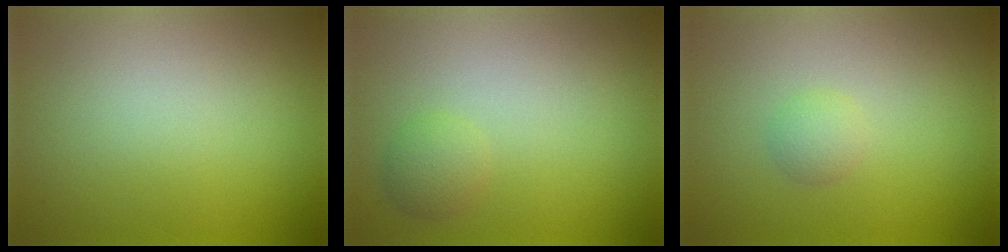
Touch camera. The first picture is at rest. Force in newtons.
{"total": 1.6, "press": 1.6, "slide": 0.1}
{"total": 1.2, "press": 1.2, "slide": 0.0}